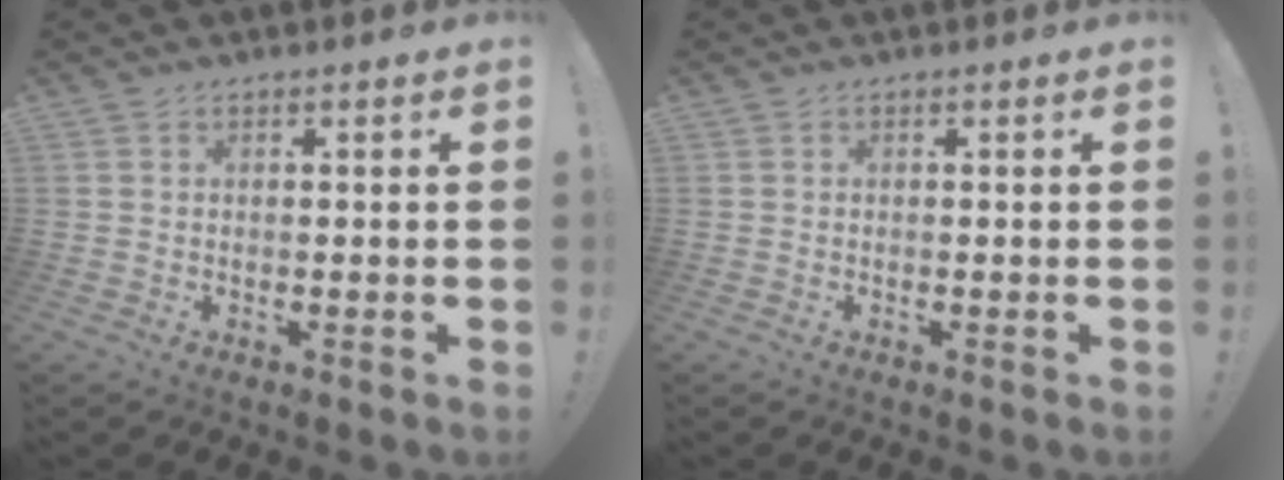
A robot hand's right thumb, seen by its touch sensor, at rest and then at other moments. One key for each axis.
{"total": 0.0}